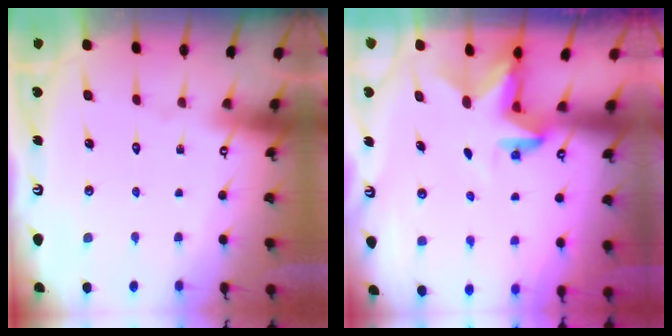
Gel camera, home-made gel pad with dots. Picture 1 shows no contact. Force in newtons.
{"total": 2.8, "press": 2.8, "slide": 0.2}